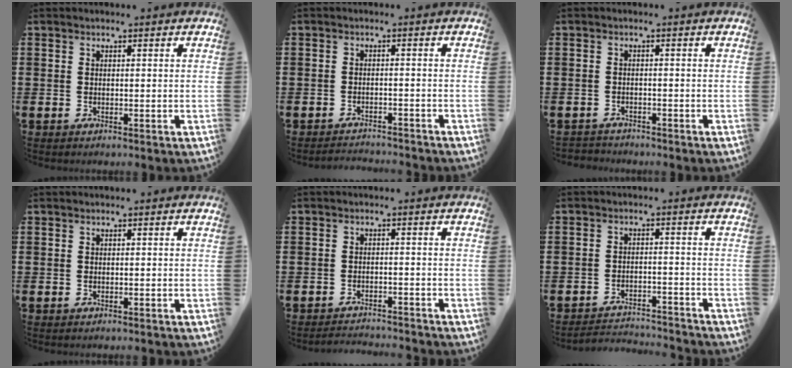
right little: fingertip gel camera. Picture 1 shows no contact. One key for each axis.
{"total": 1.8, "fx": -1.8, "fy": -0.1, "fz": -0.1, "tx": -0.003, "ty": 0.003, "tz": -0.038}
{"total": 1.2, "fx": -1.2, "fy": 0.2, "fz": -0.2, "tx": 0.000, "ty": 0.002, "tz": -0.027}
{"total": 0.0}
{"total": 2.0, "fx": -2.0, "fy": -0.1, "fz": -0.1, "tx": -0.003, "ty": 0.004, "tz": -0.043}
{"total": 2.8, "fx": -2.8, "fy": 0.1, "fz": -0.1, "tx": -0.005, "ty": 0.002, "tz": -0.062}